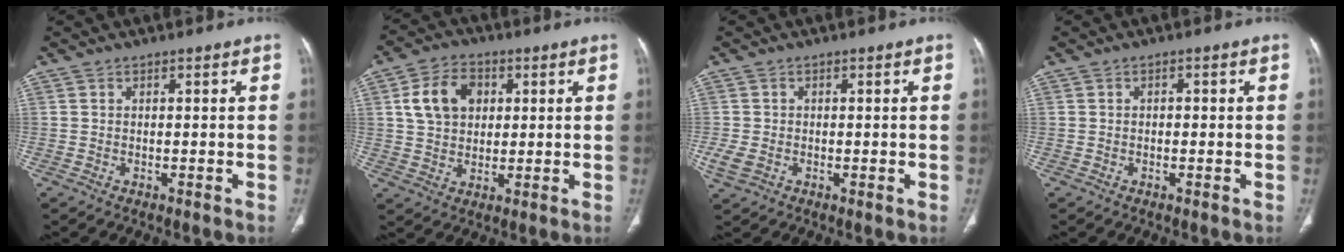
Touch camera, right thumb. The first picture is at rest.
{"total": 9.9, "force": [2.7, 7.3, 6.2], "torque": [-0.094, 0.003, 0.048]}
{"total": 3.2, "force": [-0.7, 2.4, 2.1], "torque": [-0.052, 0.001, -0.008]}
{"total": 0.9, "force": [0.0, 0.6, 0.7], "torque": [-0.009, 0.003, -0.001]}